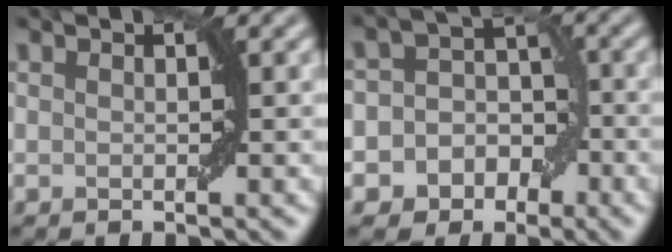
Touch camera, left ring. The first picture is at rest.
{"total": 7.3, "force": [-3.0, 6.4, 1.6], "torque": [-0.008, 0.017, -0.068]}